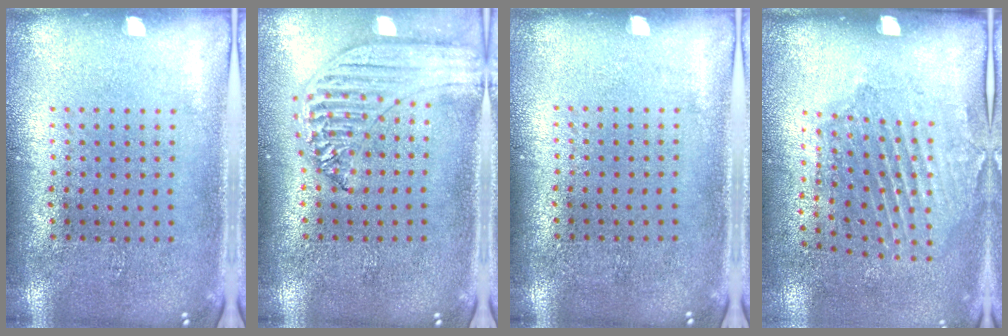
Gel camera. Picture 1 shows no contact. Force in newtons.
{"total": 1.5, "press": 1.4, "slide": 0.3}
{"total": 0.0}
{"total": 1.9, "press": 1.2, "slide": 1.5}